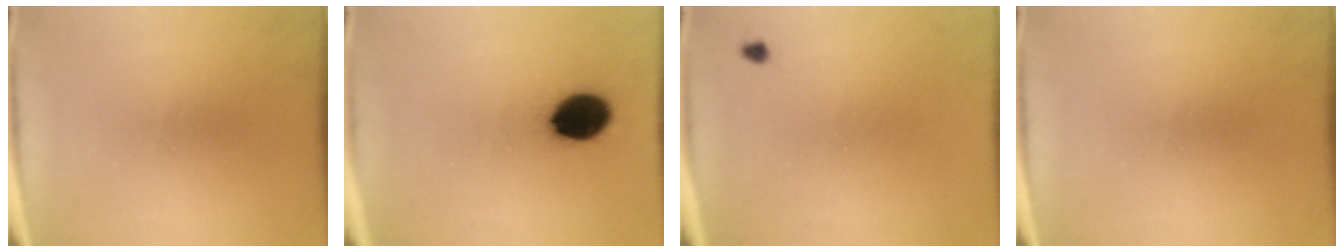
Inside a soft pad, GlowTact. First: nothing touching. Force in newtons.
{"total": 10.8}
{"total": 0.7}
{"total": 0.0}